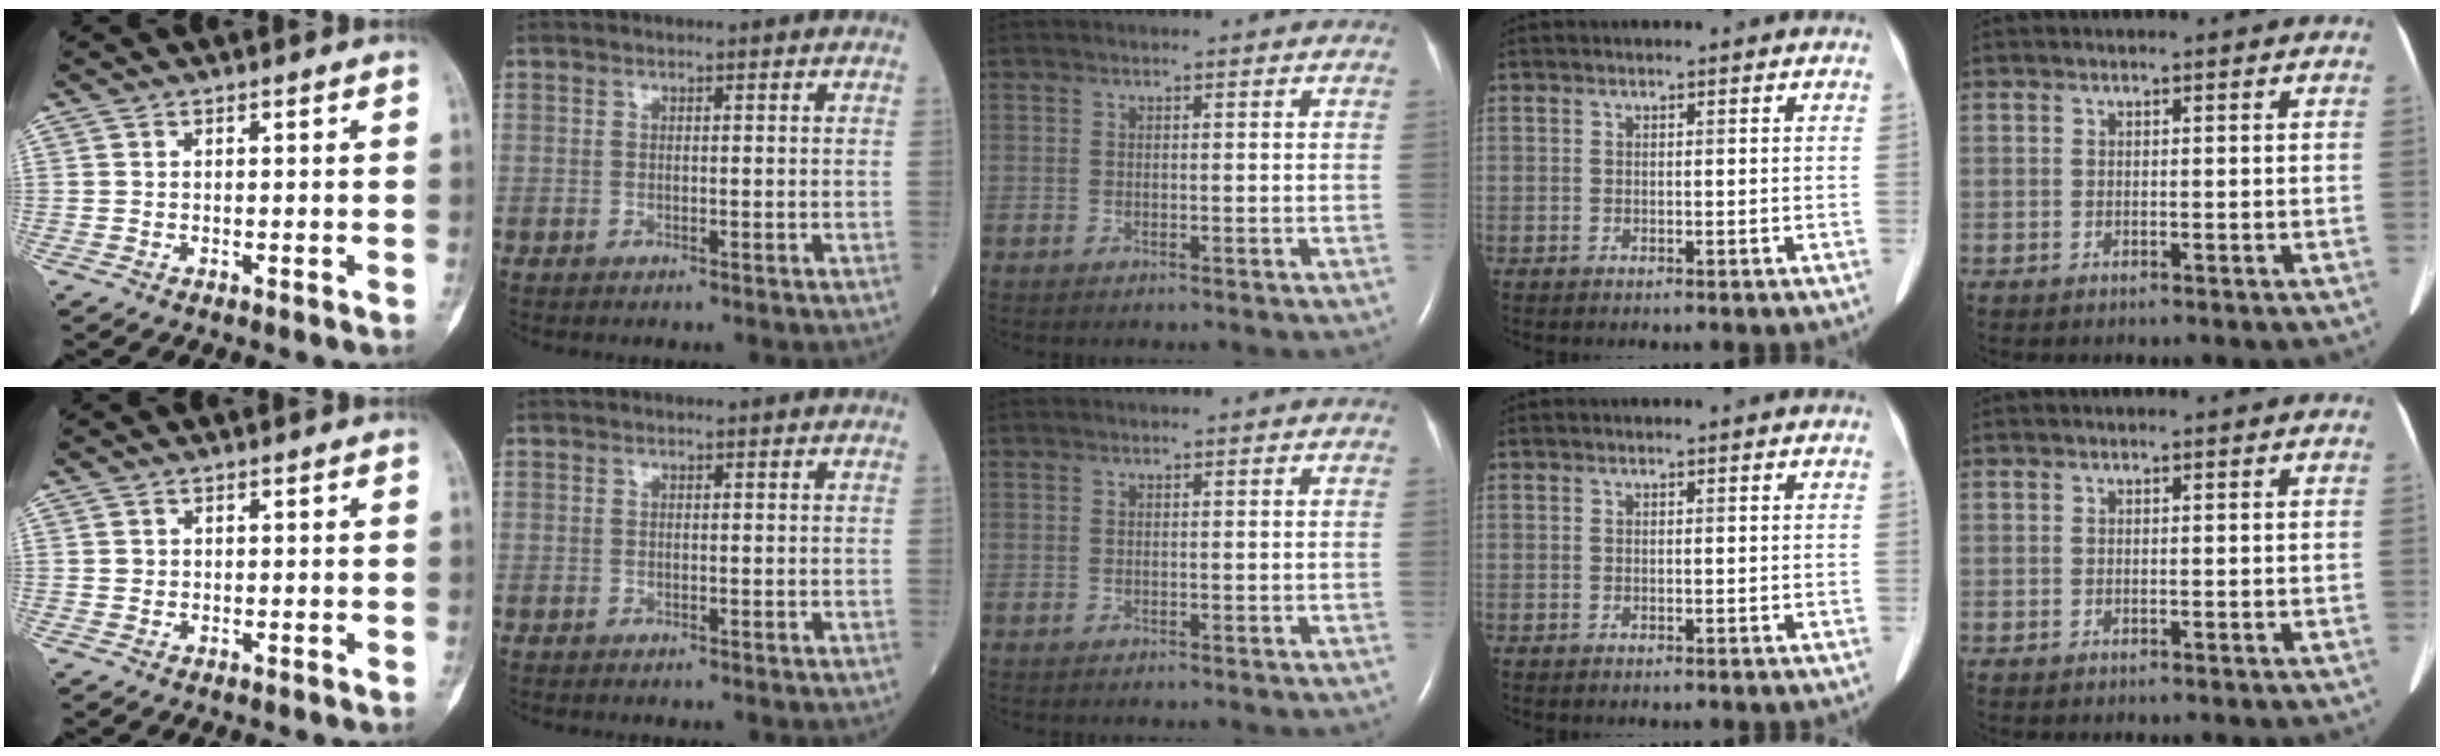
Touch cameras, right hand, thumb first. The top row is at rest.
{"thumb": {"total": 0.7, "force": [0.1, 0.6, 0.1], "torque": [0.002, 0.002, 0.002]}}